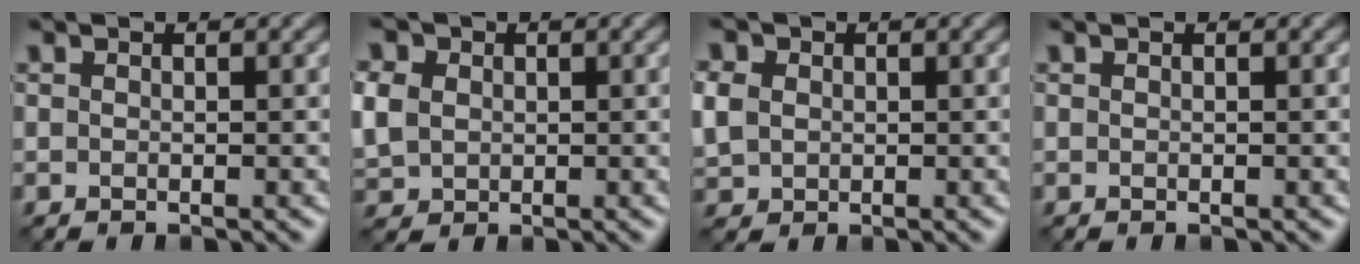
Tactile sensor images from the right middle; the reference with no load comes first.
{"total": 5.1, "force": [0.9, 4.3, 2.6], "torque": [-0.082, 0.023, 0.010]}
{"total": 3.6, "force": [0.6, 3.1, 1.7], "torque": [-0.068, 0.018, 0.012]}
{"total": 0.0}